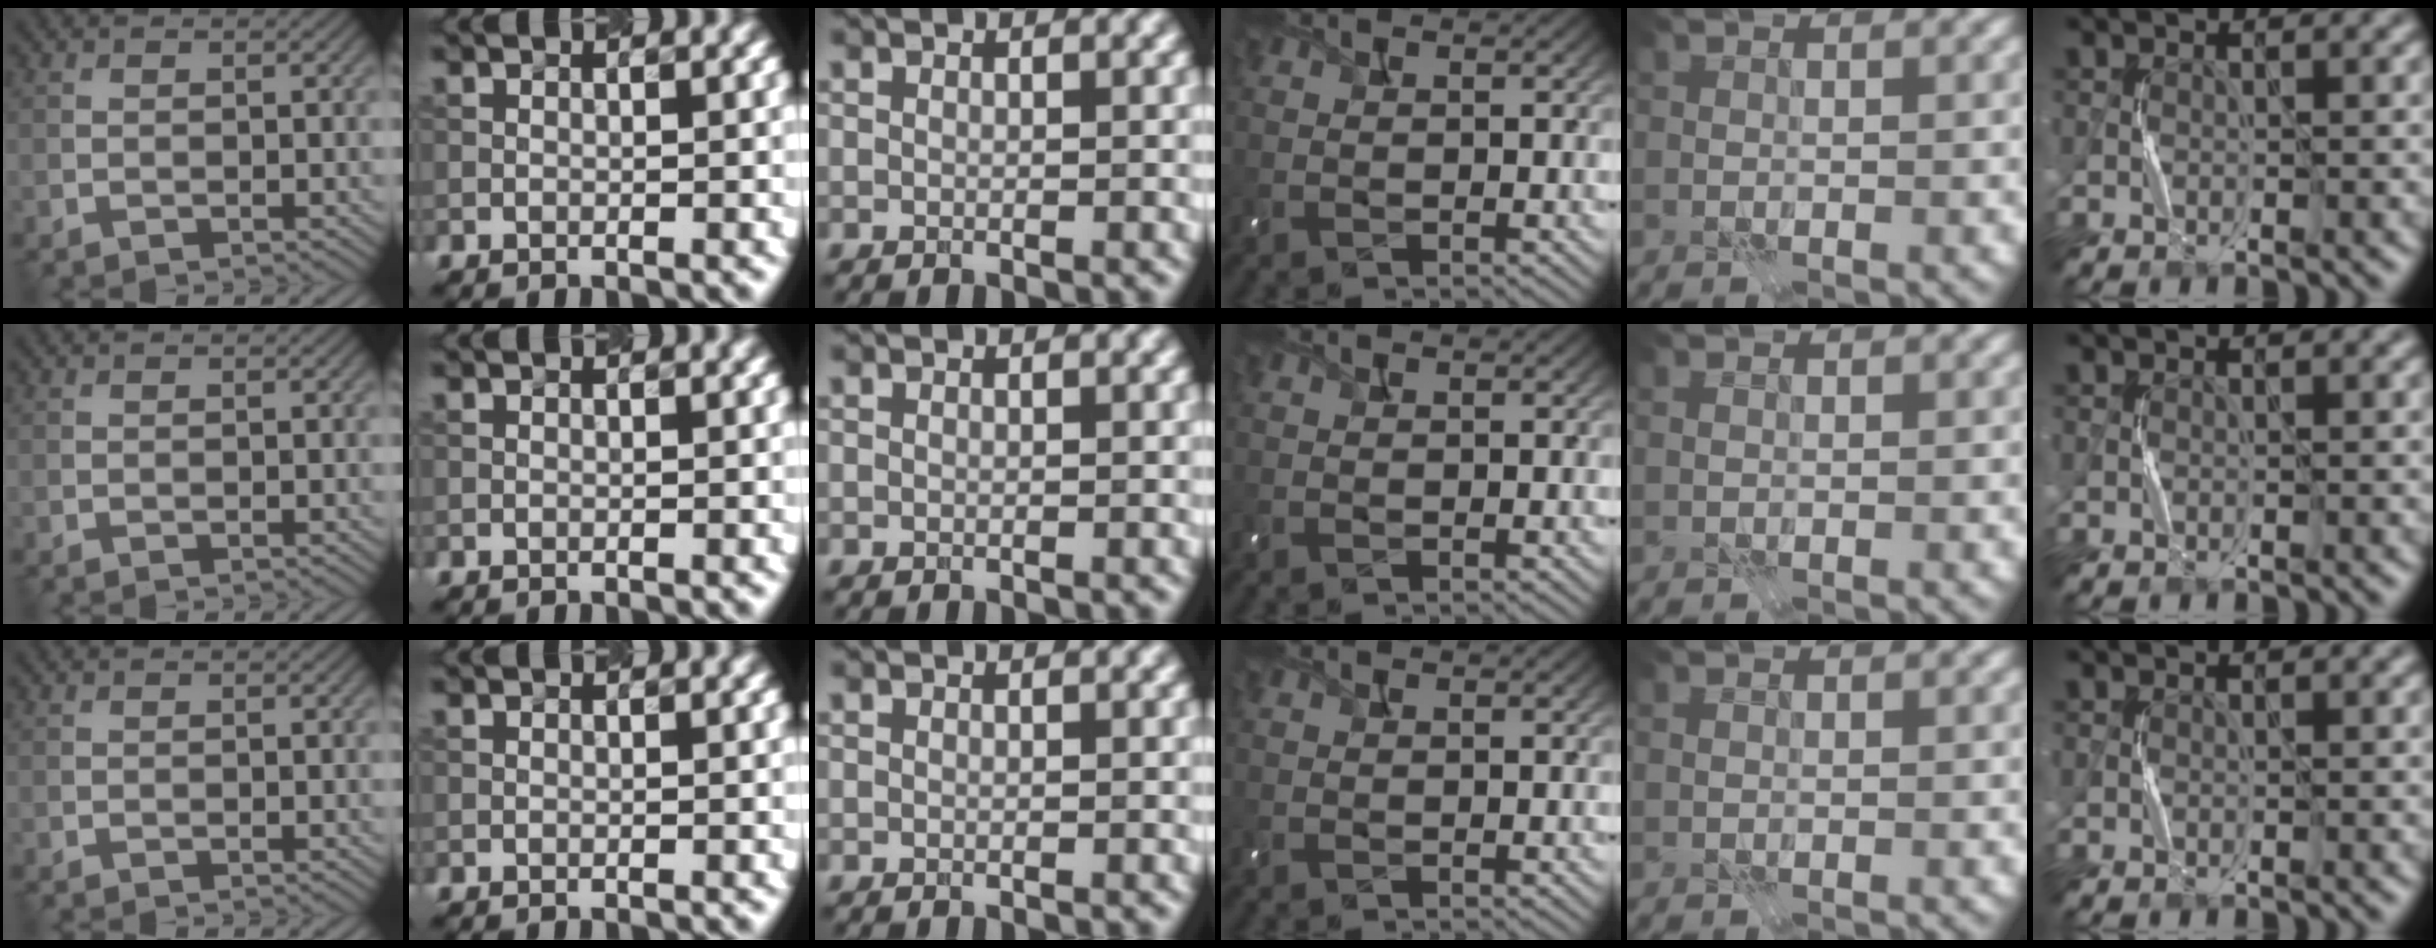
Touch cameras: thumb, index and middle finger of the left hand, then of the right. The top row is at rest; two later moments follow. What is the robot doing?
{"motion": "press", "object": "camera"}